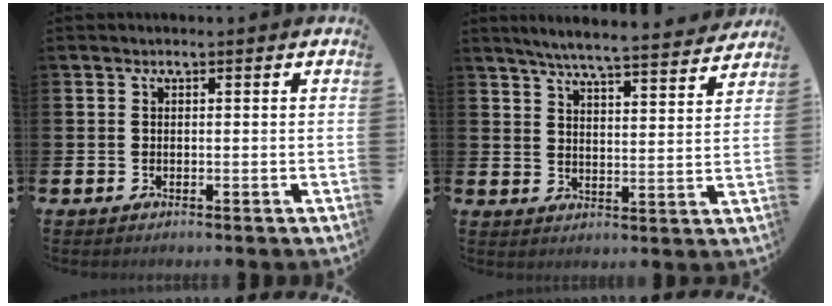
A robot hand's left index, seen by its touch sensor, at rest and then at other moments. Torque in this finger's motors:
{"motor_torque": [0.72, -0.98, 0.44, 0.14]}